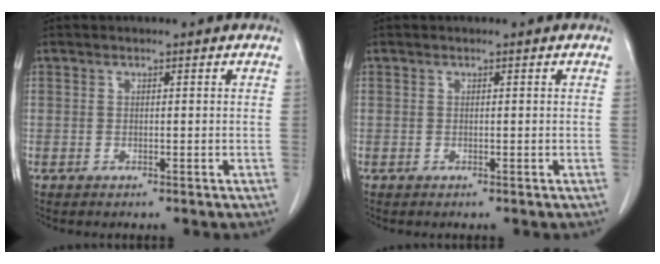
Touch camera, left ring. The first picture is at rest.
{"total": 0.0}